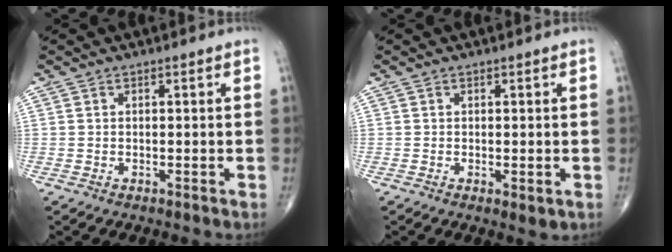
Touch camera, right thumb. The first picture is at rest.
{"total": 1.8, "force": [-0.4, 0.7, 1.6], "torque": [-0.027, -0.007, -0.002]}